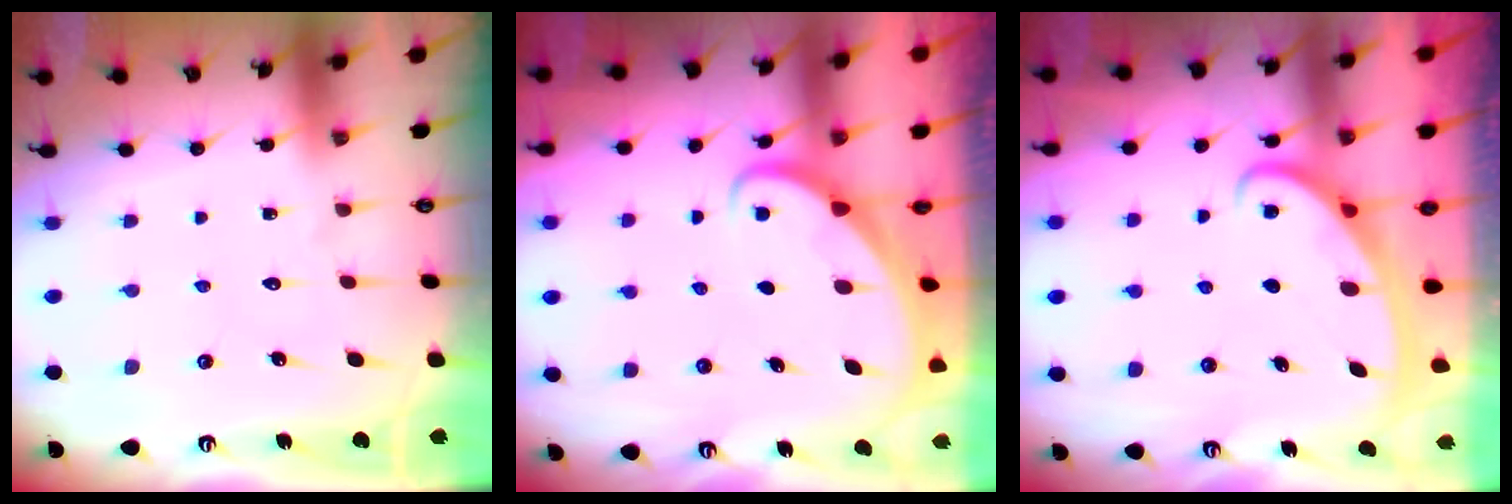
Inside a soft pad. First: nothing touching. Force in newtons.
{"total": 1.8, "press": 1.8, "slide": 0.2}
{"total": 2.6, "press": 2.6, "slide": 0.4}